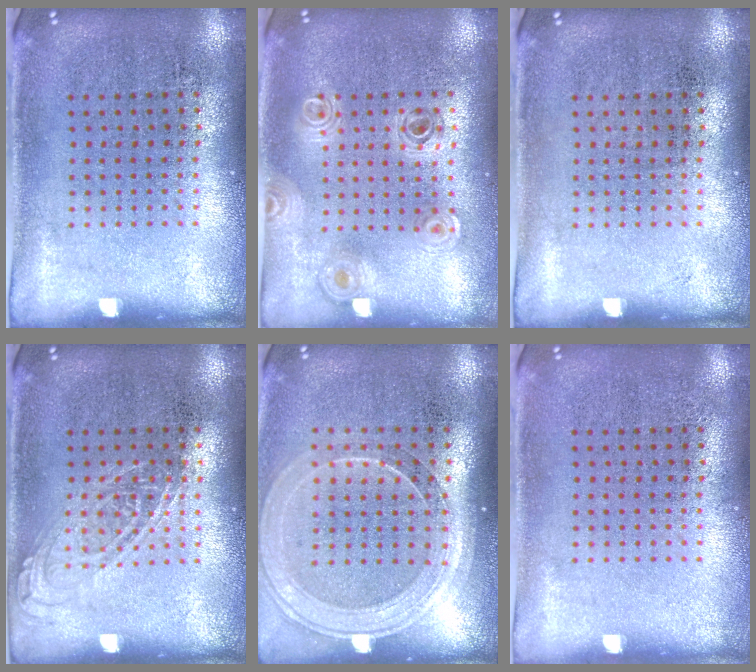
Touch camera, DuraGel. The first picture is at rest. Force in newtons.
{"total": 0.9, "press": 0.9, "slide": 0.0}
{"total": 0.0}
{"total": 0.8, "press": 0.8, "slide": 0.1}
{"total": 1.7, "press": 1.6, "slide": 0.7}
{"total": 0.0}